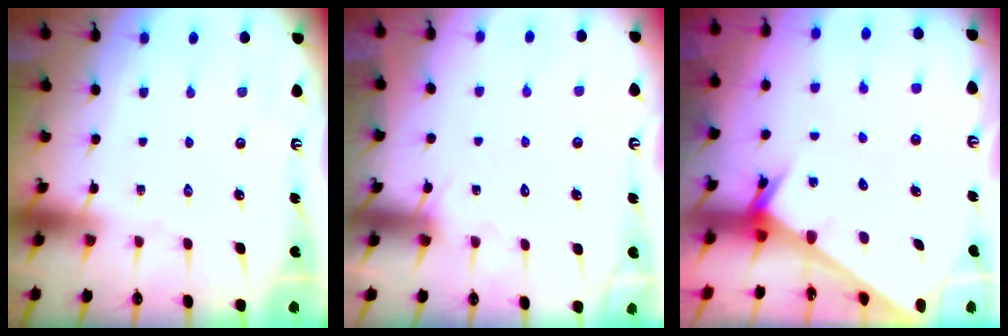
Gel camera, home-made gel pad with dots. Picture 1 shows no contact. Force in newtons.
{"total": 4.2, "press": 4.2, "slide": 0.2}
{"total": 2.1, "press": 2.1, "slide": 0.1}